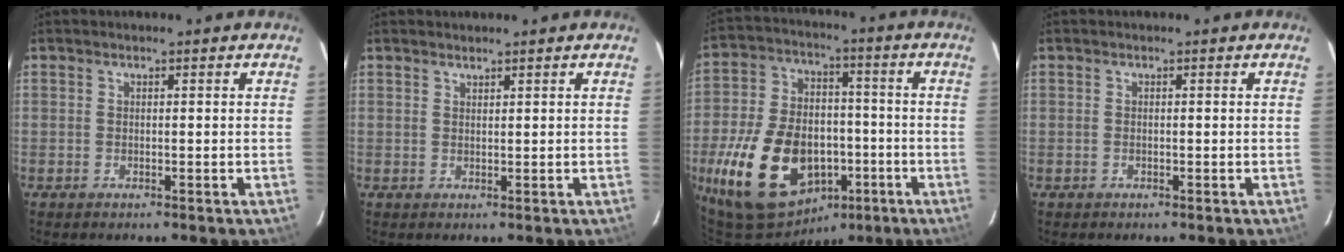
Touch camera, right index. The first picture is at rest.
{"total": 0.9, "force": [0.9, 0.2, 0.1], "torque": [-0.003, 0.001, 0.017]}
{"total": 21.7, "force": [-8.0, 14.1, 14.5], "torque": [-0.315, 0.008, -0.112]}
{"total": 0.0}